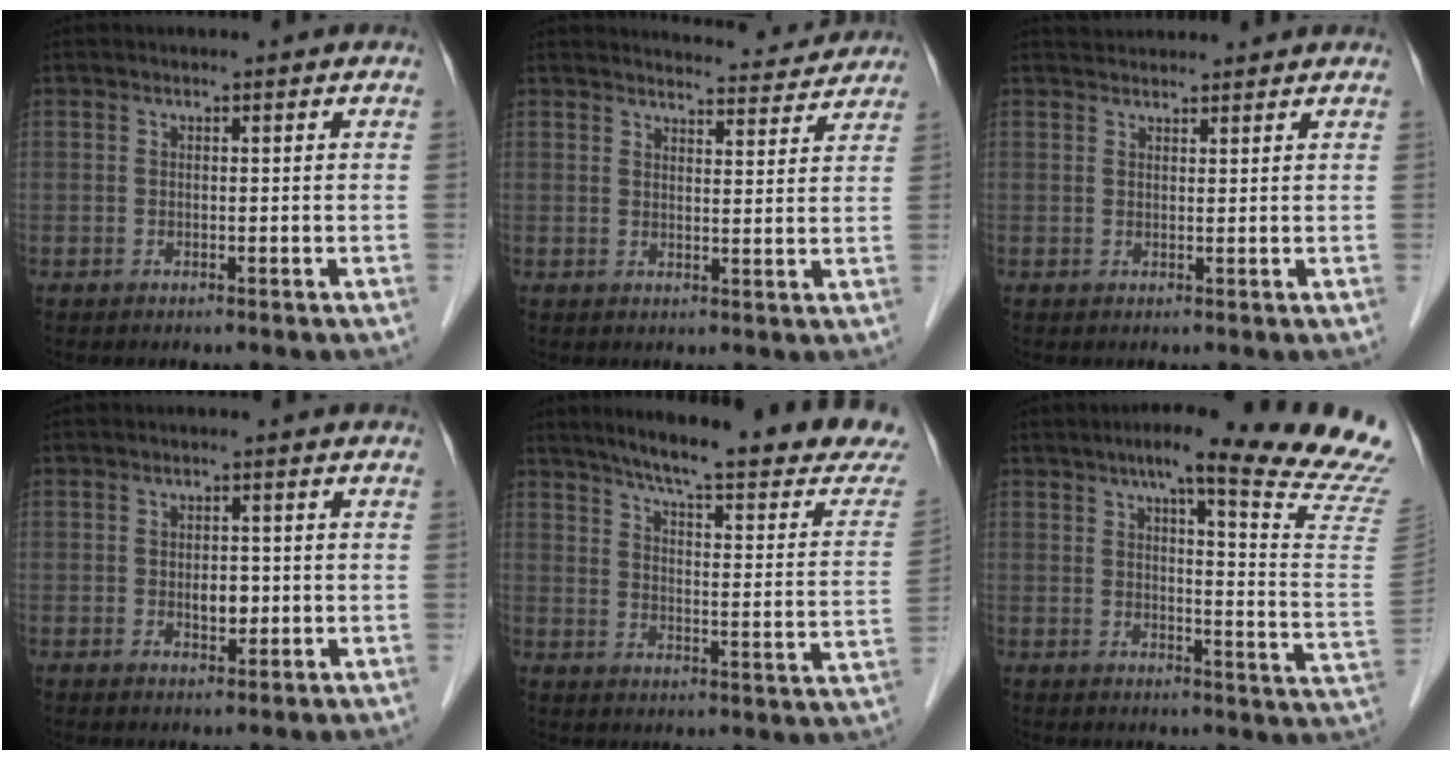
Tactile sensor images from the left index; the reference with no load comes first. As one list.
[{"total": 8.9, "force": [8.8, 0.9, 1.0], "torque": [-0.007, -0.002, 0.097]}, {"total": 3.7, "force": [3.6, 0.6, 0.4], "torque": [-0.011, 0.034, 0.056]}, {"total": 2.6, "force": [-0.2, 1.5, 2.1], "torque": [-0.034, 0.000, 0.000]}, {"total": 23.6, "force": [20.3, 1.3, 11.8], "torque": [-0.161, -0.058, 0.254]}, {"total": 19.6, "force": [16.4, -1.2, 10.7], "torque": [-0.146, -0.068, 0.187]}]